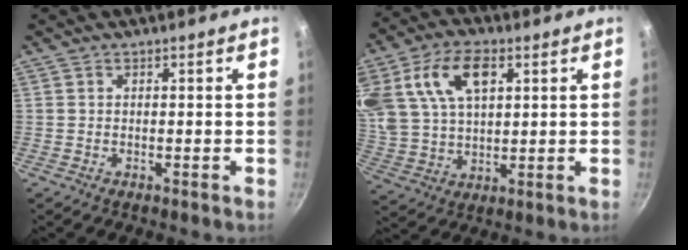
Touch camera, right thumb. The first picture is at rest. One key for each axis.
{"total": 16.6, "fx": 6.1, "fy": 10.0, "fz": 11.8, "tx": -0.221, "ty": -0.004, "tz": 0.119}